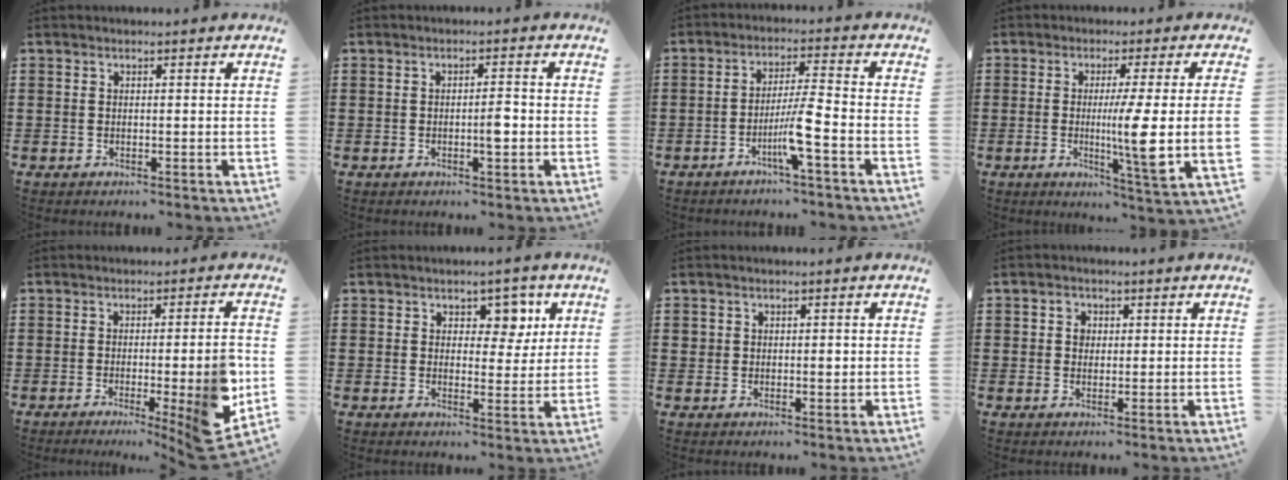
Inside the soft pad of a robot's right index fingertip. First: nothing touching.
{"total": 2.8, "force": [-0.6, 0.7, 2.6], "torque": [-0.046, 0.002, -0.010]}
{"total": 6.0, "force": [-3.0, -0.3, 5.2], "torque": [-0.103, -0.009, -0.059]}
{"total": 9.3, "force": [0.0, -0.1, 9.3], "torque": [-0.162, -0.024, -0.011]}
{"total": 8.1, "force": [-2.1, 0.7, 7.8], "torque": [-0.103, -0.027, -0.036]}
{"total": 5.0, "force": [2.6, 3.5, 2.3], "torque": [-0.031, 0.002, 0.038]}
{"total": 1.6, "force": [0.3, 1.3, 1.0], "torque": [-0.022, 0.008, 0.004]}
{"total": 2.1, "force": [0.6, 1.8, 0.9], "torque": [-0.025, 0.010, 0.009]}